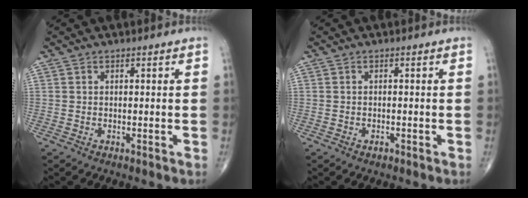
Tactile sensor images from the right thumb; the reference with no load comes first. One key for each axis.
{"total": 0.8, "fx": -0.5, "fy": 0.4, "fz": 0.4, "tx": -0.006, "ty": 0.002, "tz": -0.010}